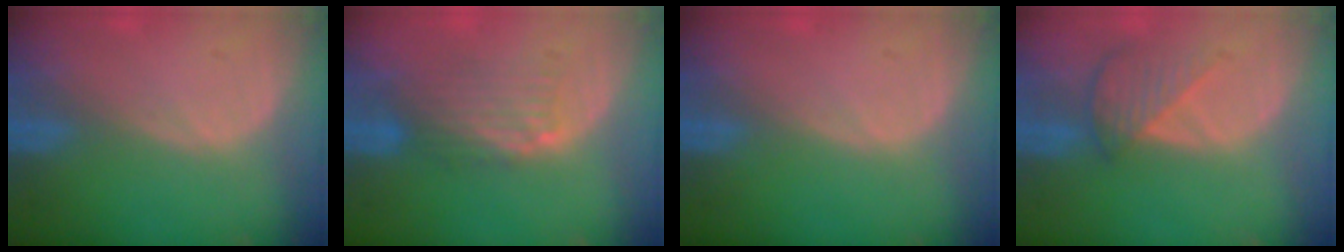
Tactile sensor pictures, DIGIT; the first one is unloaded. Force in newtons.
{"total": 5.1, "press": 4.4, "slide": 2.6}
{"total": 0.0}
{"total": 4.6, "press": 4.2, "slide": 1.8}